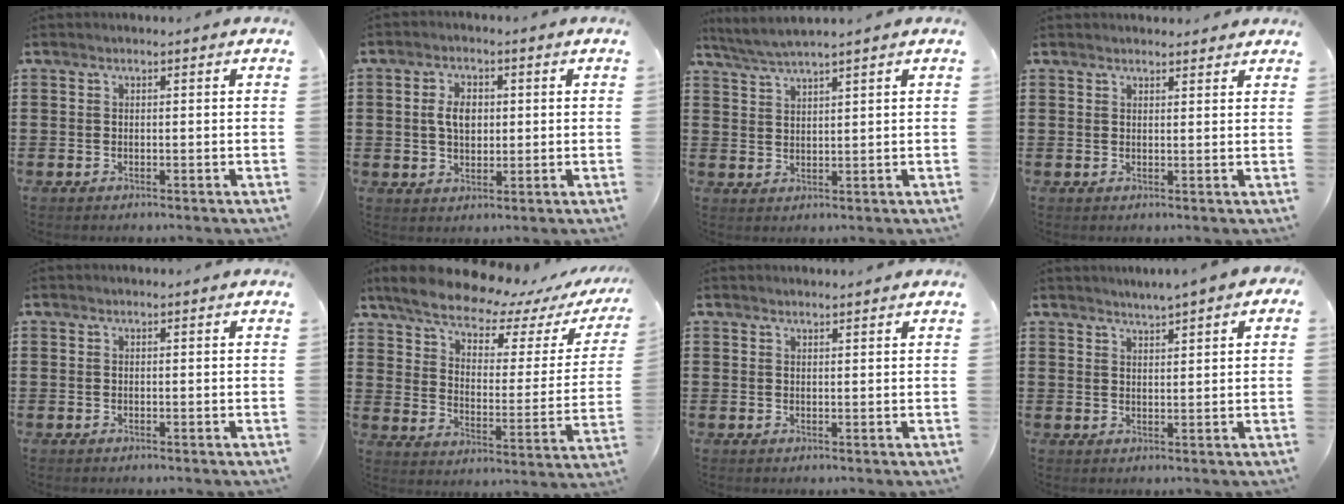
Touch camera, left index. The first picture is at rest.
{"total": 4.5, "force": [0.7, 2.8, 3.4], "torque": [-0.065, 0.011, 0.007]}
{"total": 3.2, "force": [2.9, -0.3, 1.3], "torque": [-0.033, -0.006, 0.053]}
{"total": 1.7, "force": [1.7, 0.3, 0.2], "torque": [-0.007, 0.003, 0.033]}
{"total": 0.0}
{"total": 8.3, "force": [7.4, 1.8, 3.3], "torque": [-0.095, -0.047, 0.125]}
{"total": 1.1, "force": [1.1, 0.0, 0.2], "torque": [-0.005, -0.001, 0.022]}
{"total": 1.8, "force": [1.7, -0.1, 0.4], "torque": [-0.012, 0.003, 0.033]}